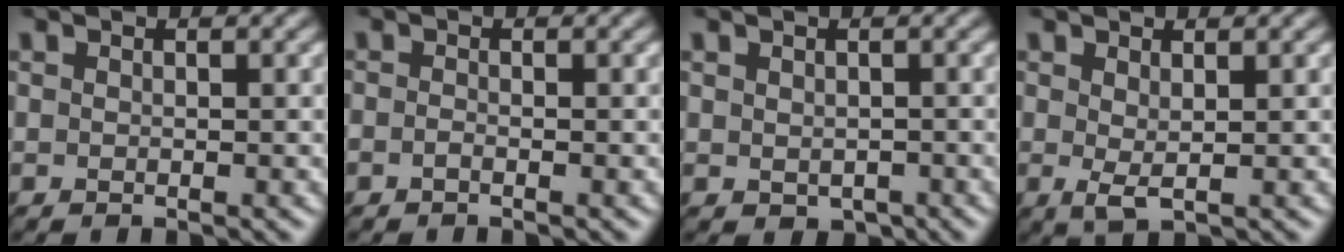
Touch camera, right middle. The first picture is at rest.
{"total": 0.6, "force": [-0.4, 0.2, 0.4], "torque": [-0.011, -0.002, -0.009]}
{"total": 1.5, "force": [-0.5, 1.1, 1.0], "torque": [-0.016, -0.012, -0.002]}
{"total": 1.6, "force": [0.3, 0.4, 1.5], "torque": [-0.030, -0.005, 0.007]}